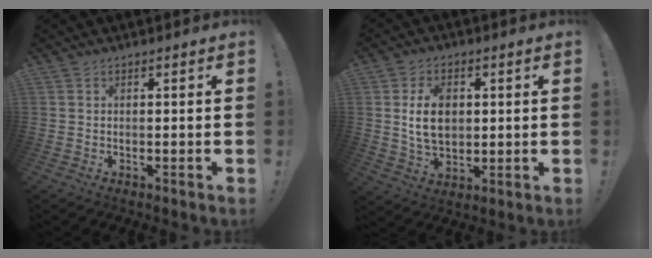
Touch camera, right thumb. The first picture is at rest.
{"total": 10.8, "force": [1.4, 7.6, 7.6], "torque": [-0.127, 0.008, 0.026]}